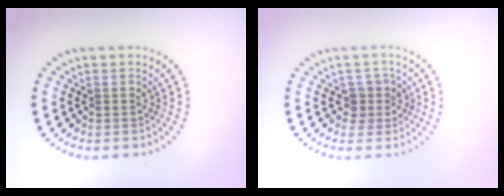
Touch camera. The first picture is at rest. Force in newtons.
{"total": 1.9, "press": 1.6, "slide": 1.0}